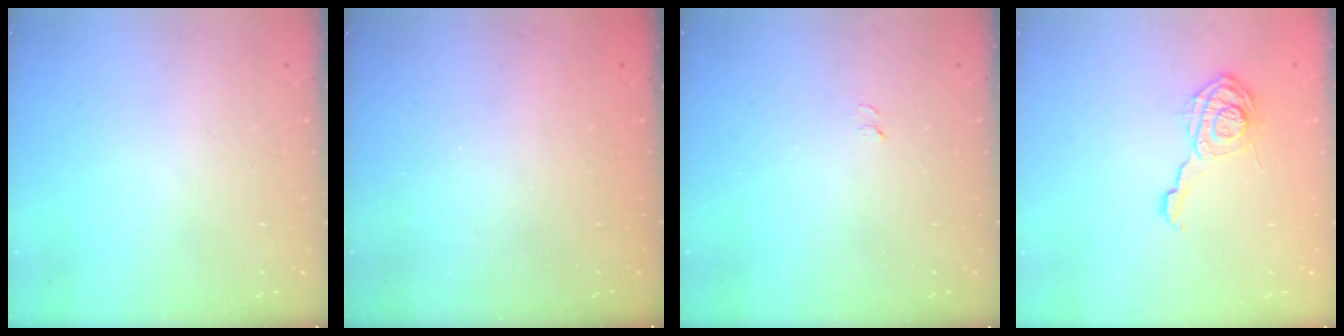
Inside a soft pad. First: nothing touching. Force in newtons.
{"total": 2.4, "press": 2.3, "slide": 0.7}
{"total": 3.7, "press": 3.6, "slide": 0.4}
{"total": 11.7, "press": 11.7, "slide": 0.5}